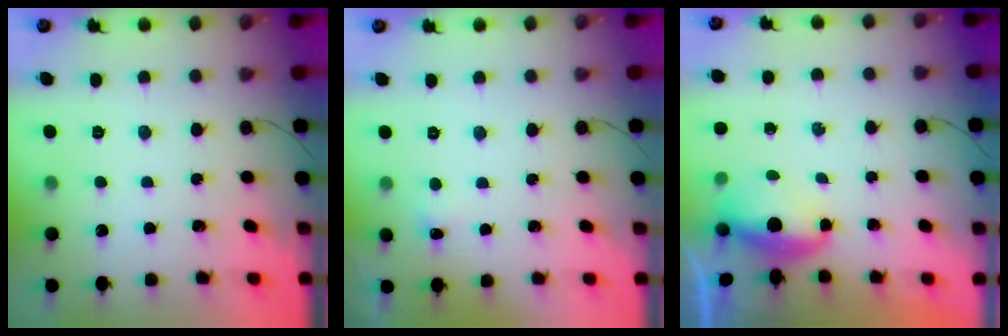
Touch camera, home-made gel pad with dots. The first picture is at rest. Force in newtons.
{"total": 3.9, "press": 3.7, "slide": 1.3}
{"total": 4.5, "press": 4.4, "slide": 0.6}